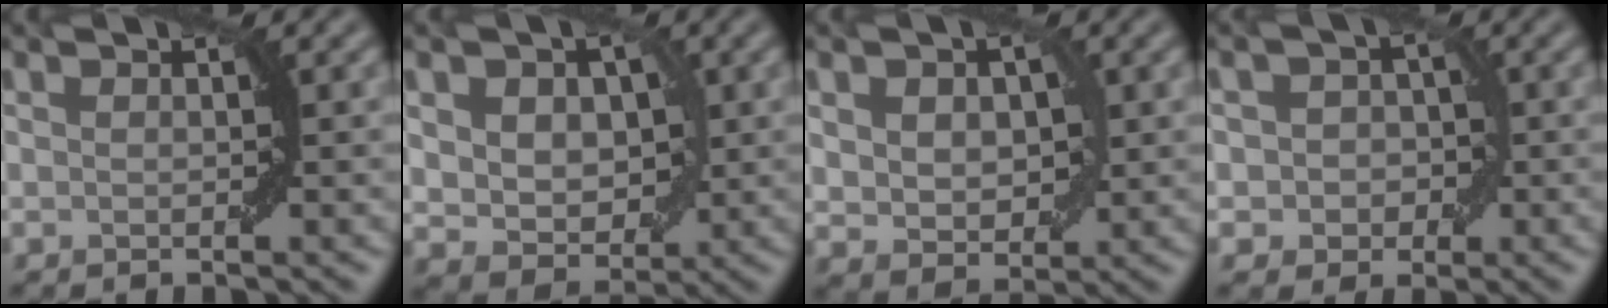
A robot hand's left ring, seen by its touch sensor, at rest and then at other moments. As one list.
[{"total": 5.6, "force": [0.8, 4.1, 3.7], "torque": [-0.050, -0.001, 0.016]}, {"total": 4.2, "force": [0.7, 2.9, 3.0], "torque": [-0.051, -0.004, 0.016]}, {"total": 2.9, "force": [-0.1, 2.7, 1.2], "torque": [0.003, 0.008, -0.017]}]